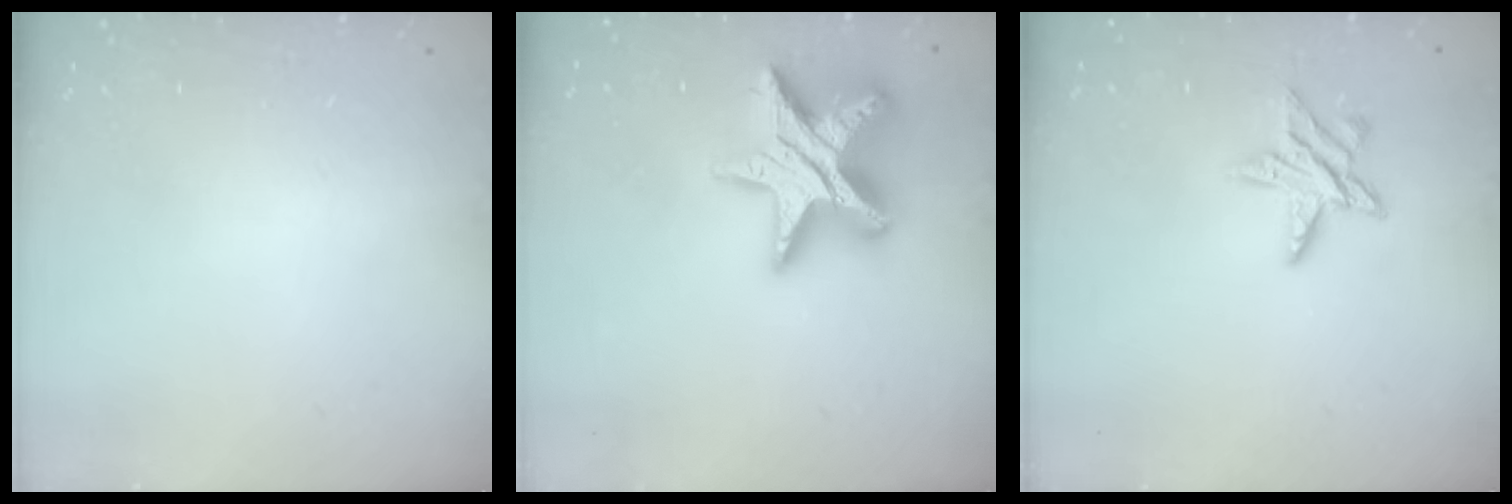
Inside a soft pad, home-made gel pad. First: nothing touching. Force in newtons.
{"total": 18.0, "press": 17.9, "slide": 1.4}
{"total": 7.6, "press": 7.6, "slide": 0.3}